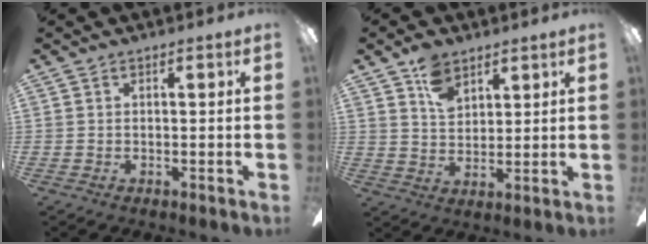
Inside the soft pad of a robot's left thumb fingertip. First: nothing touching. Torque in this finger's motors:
{"motor_torque": [0.86, 0.31, 0.48, -0.60, 0.01]}